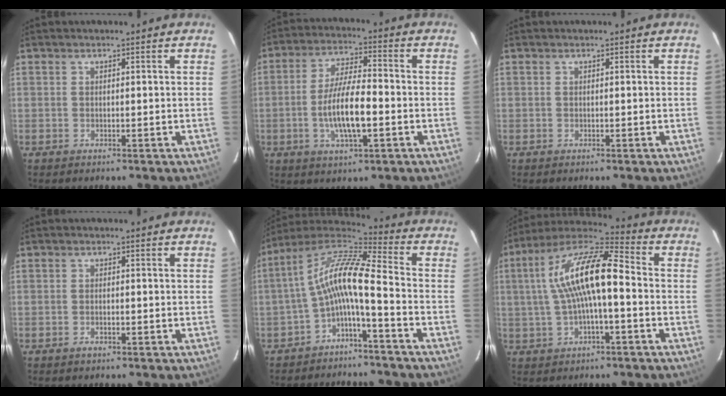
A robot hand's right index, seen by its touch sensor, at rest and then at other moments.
{"total": 10.8, "force": [-2.6, 2.9, 10.1], "torque": [-0.199, 0.000, -0.047]}
{"total": 0.0}
{"total": 1.1, "force": [-0.7, 0.4, 0.8], "torque": [-0.016, 0.001, -0.012]}
{"total": 11.7, "force": [-2.9, 2.1, 11.1], "torque": [-0.221, 0.020, -0.063]}
{"total": 14.8, "force": [0.0, 4.3, 14.2], "torque": [-0.265, 0.026, -0.005]}